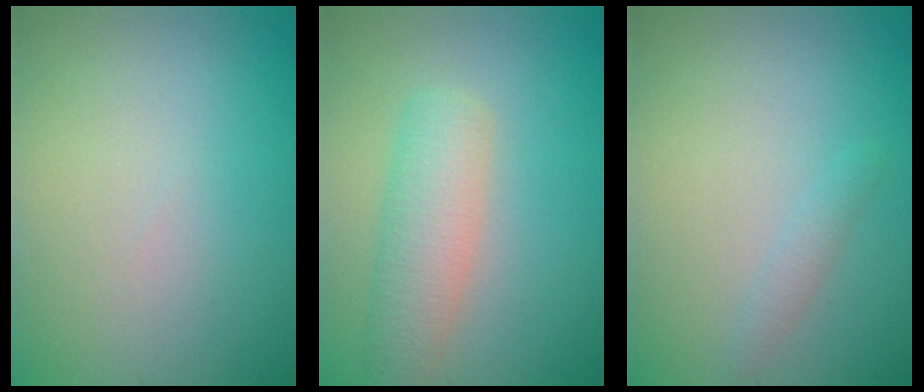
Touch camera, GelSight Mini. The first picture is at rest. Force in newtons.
{"total": 3.9, "press": 3.9, "slide": 0.2}
{"total": 1.0, "press": 1.0, "slide": 0.0}